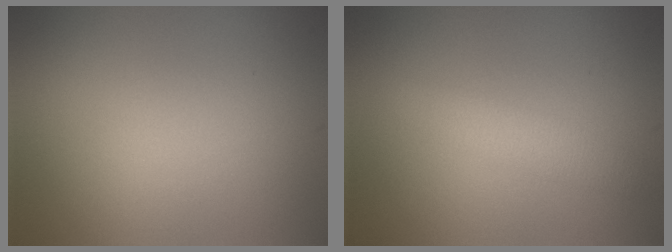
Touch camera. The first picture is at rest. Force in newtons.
{"total": 2.2, "press": 2.2, "slide": 0.1}